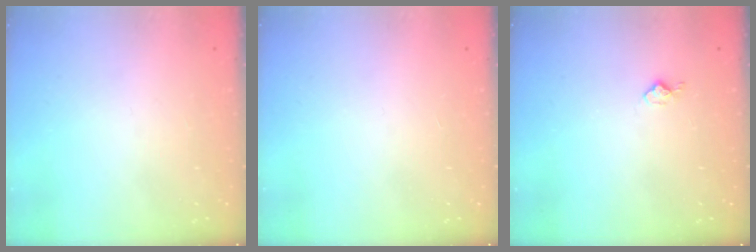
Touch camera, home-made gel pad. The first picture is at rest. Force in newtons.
{"total": 0.0}
{"total": 3.6, "press": 3.5, "slide": 0.4}